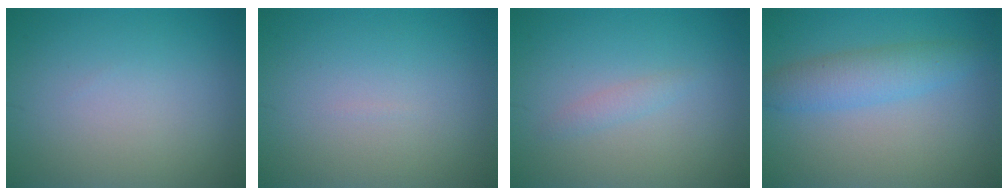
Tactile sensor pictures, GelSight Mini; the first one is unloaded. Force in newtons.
{"total": 0.0}
{"total": 1.0, "press": 1.0, "slide": 0.0}
{"total": 3.6, "press": 3.6, "slide": 0.1}